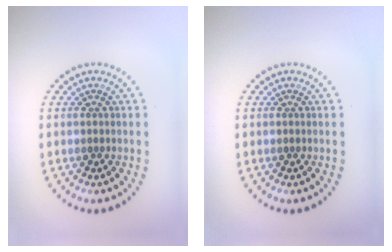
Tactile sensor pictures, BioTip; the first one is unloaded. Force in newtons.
{"total": 0.0}